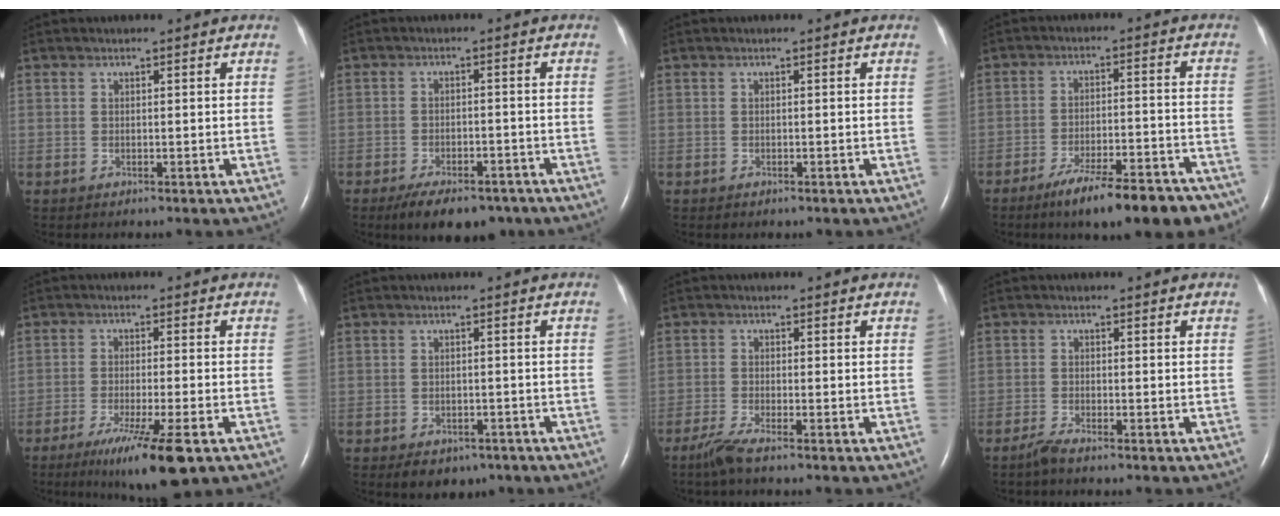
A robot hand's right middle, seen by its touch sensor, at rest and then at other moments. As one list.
[{"total": 9.3, "force": [-7.0, 3.8, 4.7], "torque": [-0.065, -0.001, -0.104]}, {"total": 0.0}, {"total": 15.1, "force": [-11.7, 3.2, 9.0], "torque": [-0.091, 0.012, -0.170]}, {"total": 9.5, "force": [-5.5, 0.1, 7.7], "torque": [-0.133, -0.028, -0.088]}, {"total": 4.9, "force": [-3.4, 3.1, 1.7], "torque": [-0.018, 0.007, -0.040]}, {"total": 3.0, "force": [-2.3, -0.2, 1.9], "torque": [-0.050, -0.010, -0.052]}, {"total": 1.7, "force": [-1.5, -0.2, 0.8], "torque": [-0.030, -0.006, -0.033]}]